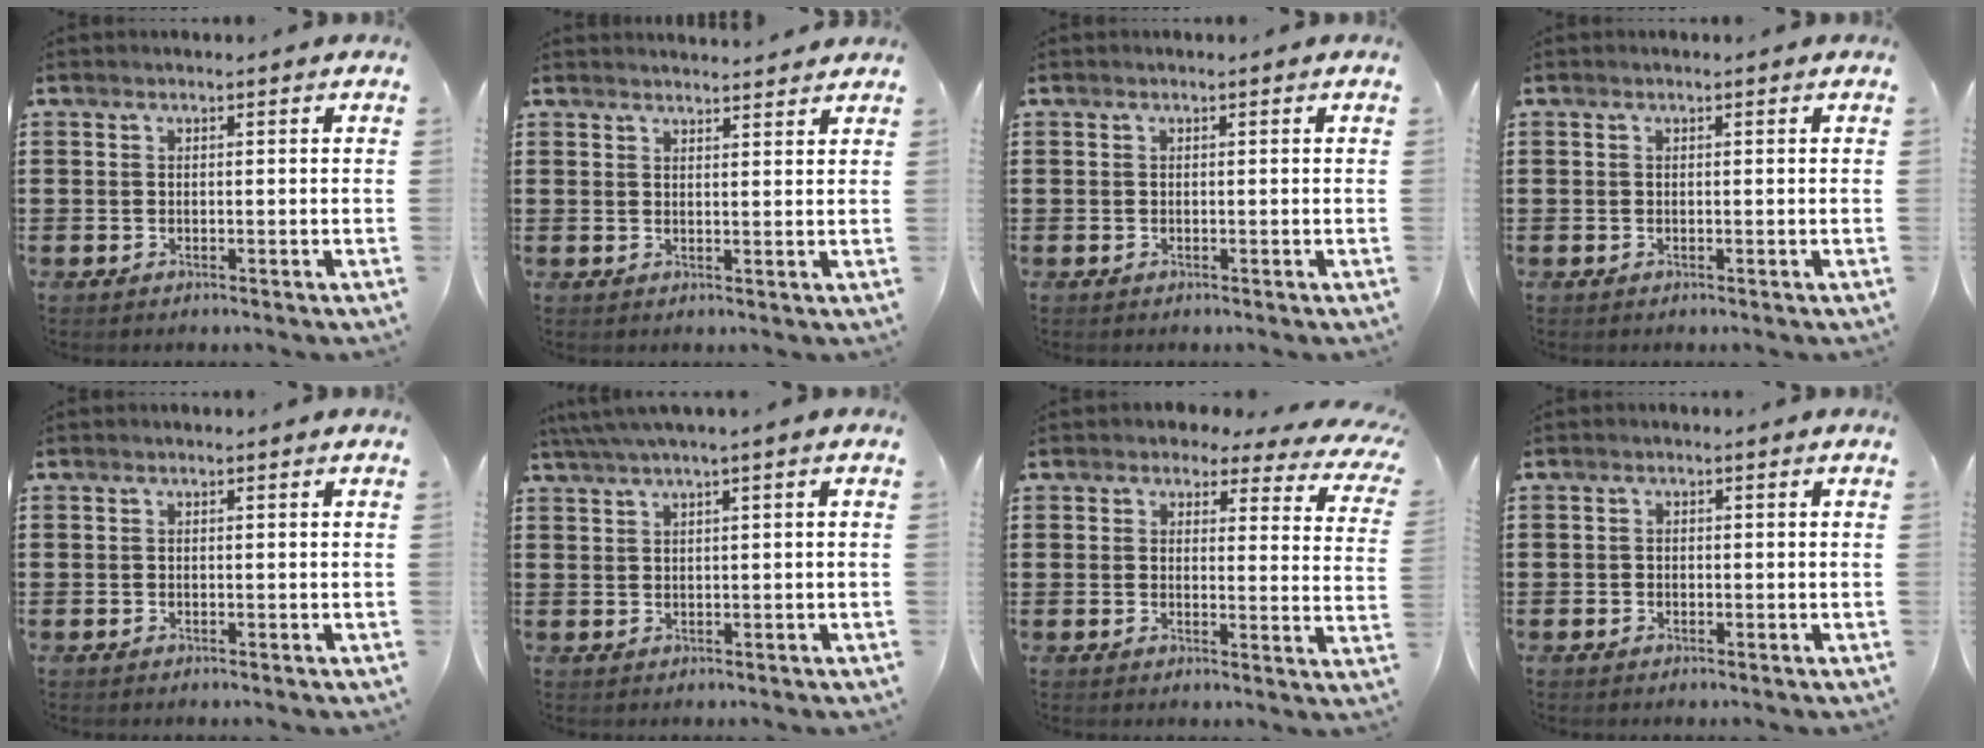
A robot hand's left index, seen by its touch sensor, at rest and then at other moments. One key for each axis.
{"total": 2.0, "fx": 2.0, "fy": -0.1, "fz": 0.0, "tx": -0.006, "ty": -0.003, "tz": 0.040}
{"total": 0.0}
{"total": 0.0}
{"total": 0.0}
{"total": 1.8, "fx": 0.8, "fy": -0.3, "fz": 1.6, "tx": -0.029, "ty": -0.002, "tz": 0.015}
{"total": 3.1, "fx": 2.5, "fy": 1.2, "fz": 1.3, "tx": -0.033, "ty": -0.010, "tz": 0.041}
{"total": 0.8, "fx": -0.5, "fy": 0.6, "fz": 0.1, "tx": -0.003, "ty": 0.002, "tz": -0.010}